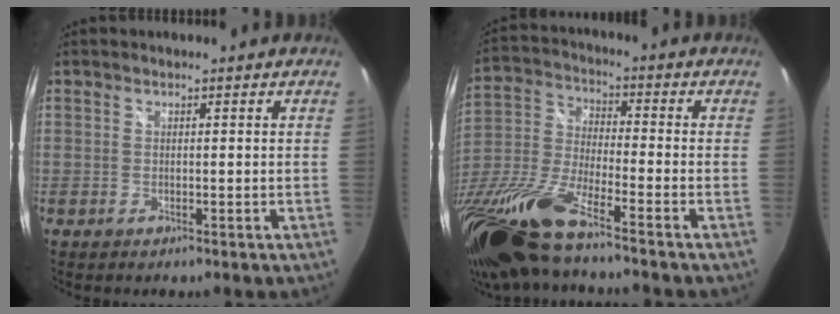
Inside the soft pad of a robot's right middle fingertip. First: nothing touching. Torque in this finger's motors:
{"motor_torque": [1.07, -1.06, 0.37, 0.21]}